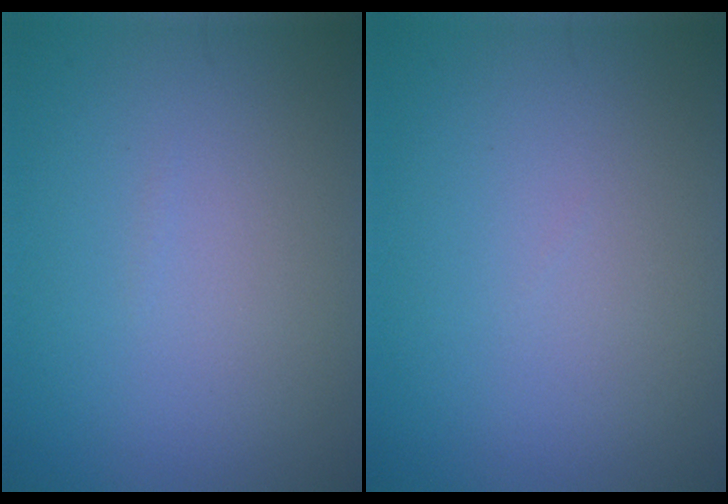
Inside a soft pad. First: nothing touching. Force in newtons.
{"total": 0.0}